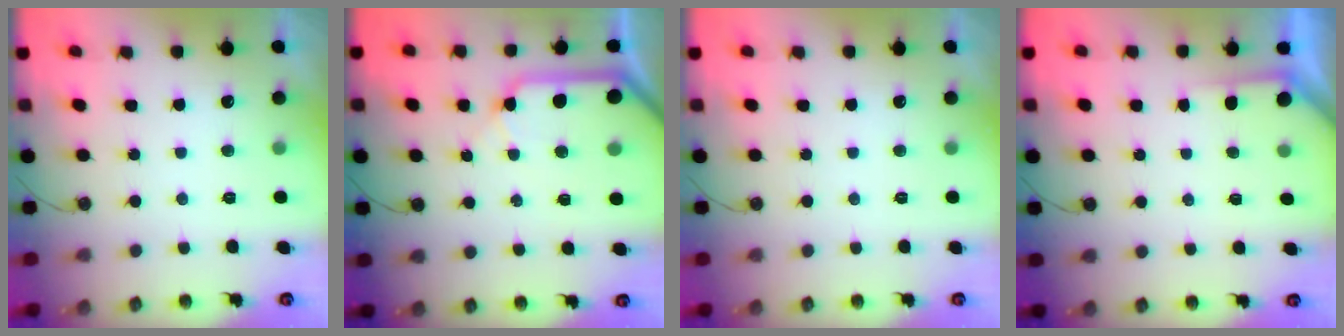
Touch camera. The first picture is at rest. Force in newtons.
{"total": 11.3, "press": 11.2, "slide": 1.7}
{"total": 0.0}
{"total": 2.7, "press": 2.7, "slide": 0.3}